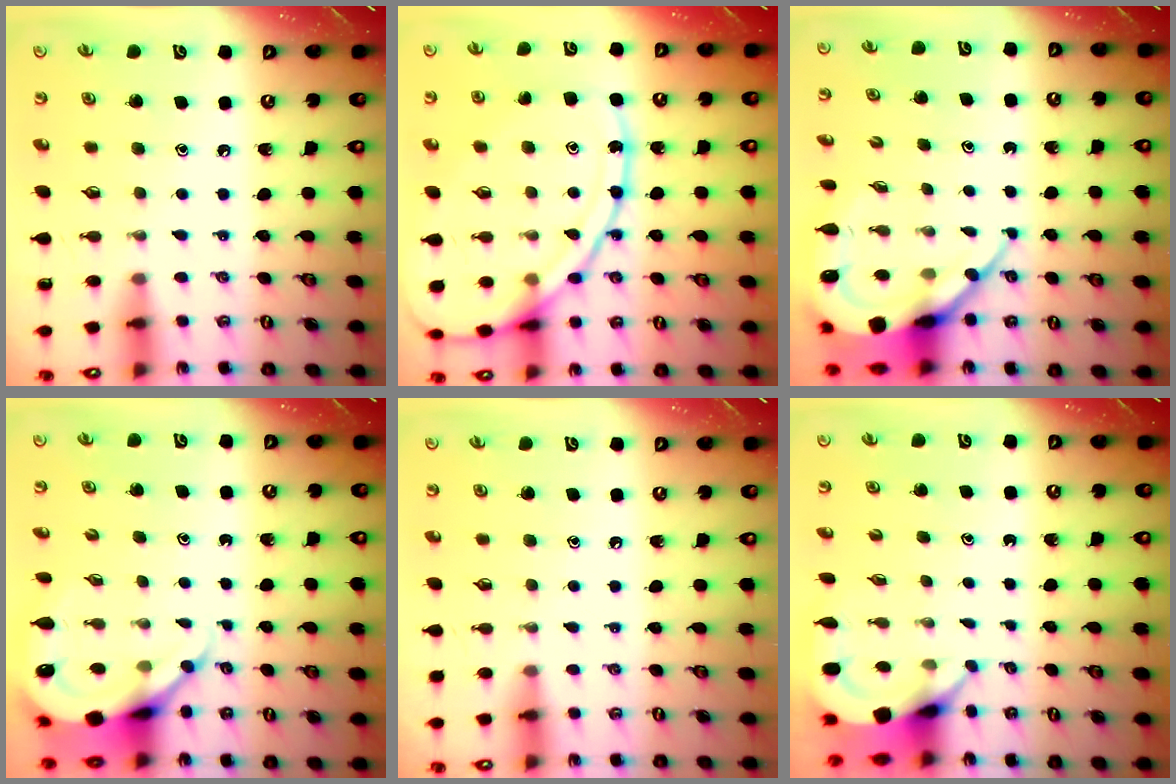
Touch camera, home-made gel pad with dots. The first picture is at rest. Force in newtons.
{"total": 14.9, "press": 14.8, "slide": 1.2}
{"total": 10.5, "press": 10.5, "slide": 0.9}
{"total": 8.7, "press": 8.6, "slide": 1.0}
{"total": 2.3, "press": 2.2, "slide": 0.4}
{"total": 4.0, "press": 4.0, "slide": 0.2}